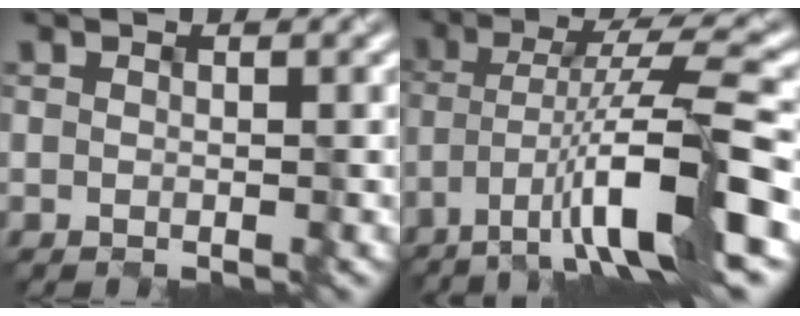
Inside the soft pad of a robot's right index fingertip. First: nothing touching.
{"total": 10.0, "force": [-4.3, 1.2, 9.0], "torque": [-0.142, 0.018, -0.076]}